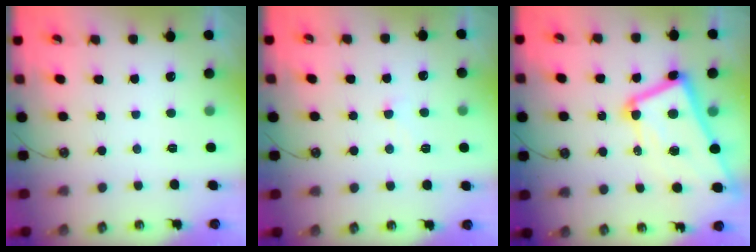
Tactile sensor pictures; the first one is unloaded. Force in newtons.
{"total": 2.7, "press": 2.7, "slide": 0.4}
{"total": 15.7, "press": 15.6, "slide": 1.5}